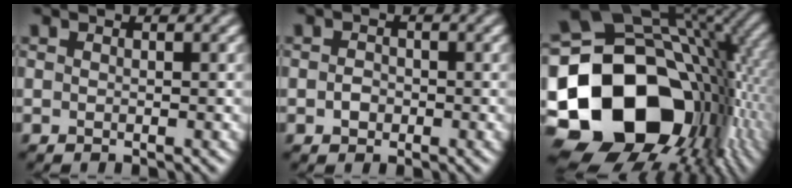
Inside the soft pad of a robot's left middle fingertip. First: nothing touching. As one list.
[{"total": 1.2, "force": [-0.3, 1.0, 0.6], "torque": [-0.012, -0.002, -0.009]}, {"total": 20.7, "force": [-4.3, 15.7, 12.8], "torque": [-0.246, -0.010, -0.063]}]